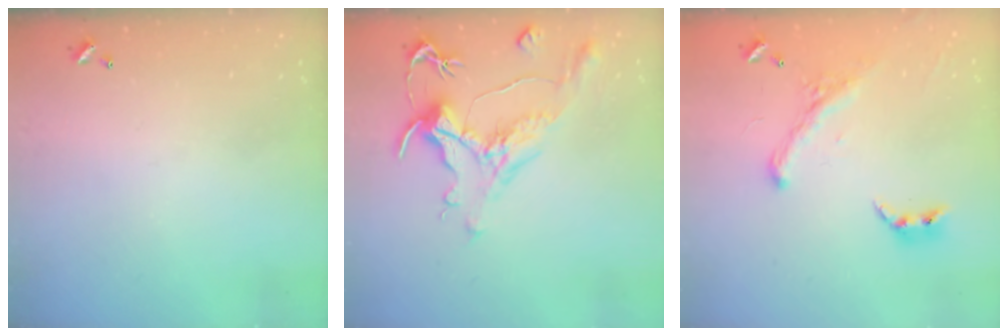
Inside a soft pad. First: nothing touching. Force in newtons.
{"total": 1.1, "press": 0.2, "slide": 1.1}
{"total": 2.6, "press": 2.3, "slide": 1.3}